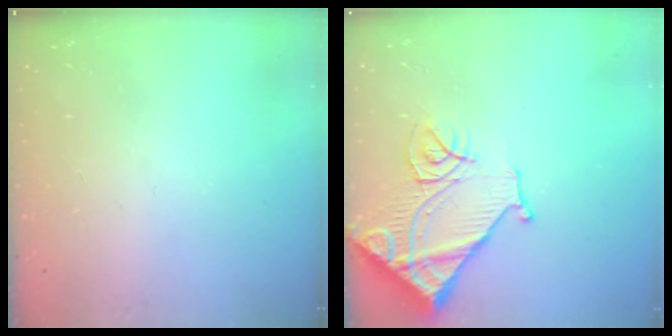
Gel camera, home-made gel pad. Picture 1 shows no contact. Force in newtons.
{"total": 16.3, "press": 16.2, "slide": 1.9}